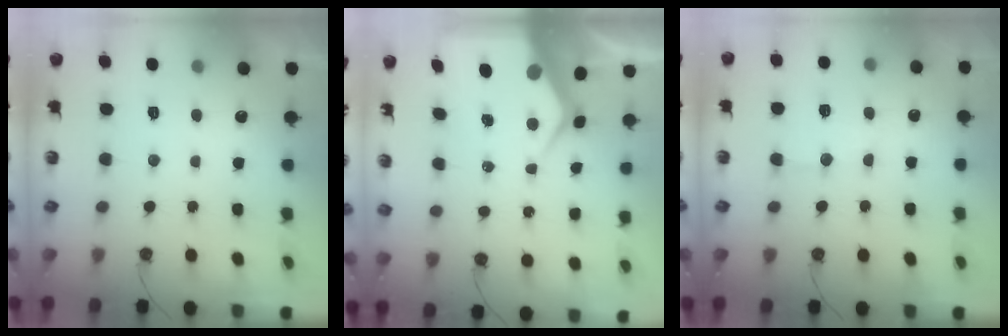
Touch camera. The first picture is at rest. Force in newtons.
{"total": 11.5, "press": 11.4, "slide": 0.9}
{"total": 10.2, "press": 10.2, "slide": 0.9}